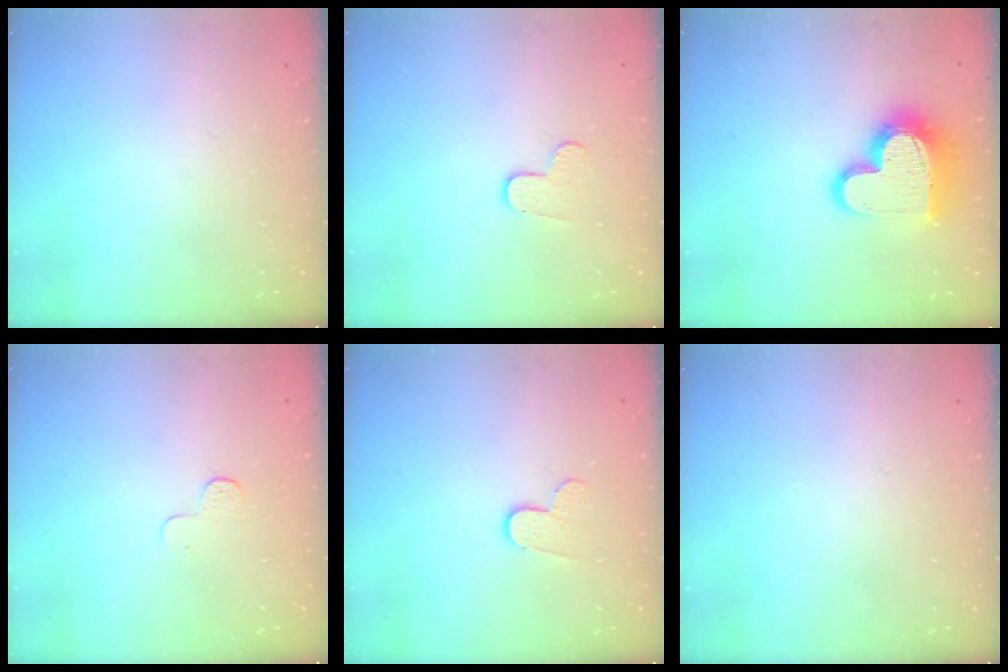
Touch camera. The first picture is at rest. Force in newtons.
{"total": 6.0, "press": 6.0, "slide": 0.5}
{"total": 17.3, "press": 17.3, "slide": 1.4}
{"total": 3.2, "press": 3.2, "slide": 0.3}
{"total": 6.4, "press": 6.3, "slide": 0.6}
{"total": 0.0}